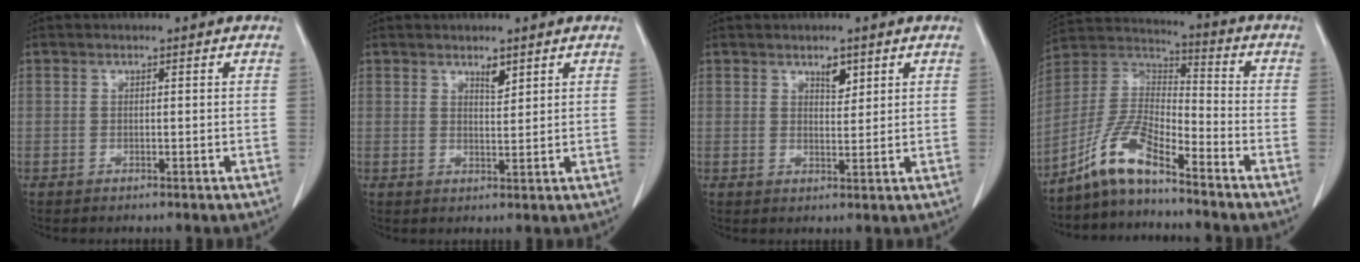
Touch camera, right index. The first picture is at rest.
{"total": 2.0, "force": [1.5, 0.6, 1.2], "torque": [-0.022, -0.005, 0.028]}
{"total": 2.5, "force": [1.6, 1.1, 1.5], "torque": [-0.023, -0.005, 0.028]}
{"total": 9.4, "force": [-7.3, 2.0, 5.6], "torque": [-0.132, 0.020, -0.143]}